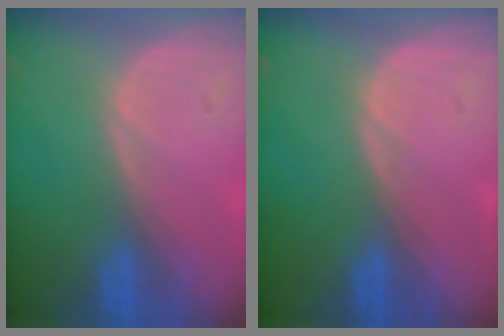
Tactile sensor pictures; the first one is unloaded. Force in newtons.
{"total": 0.0}